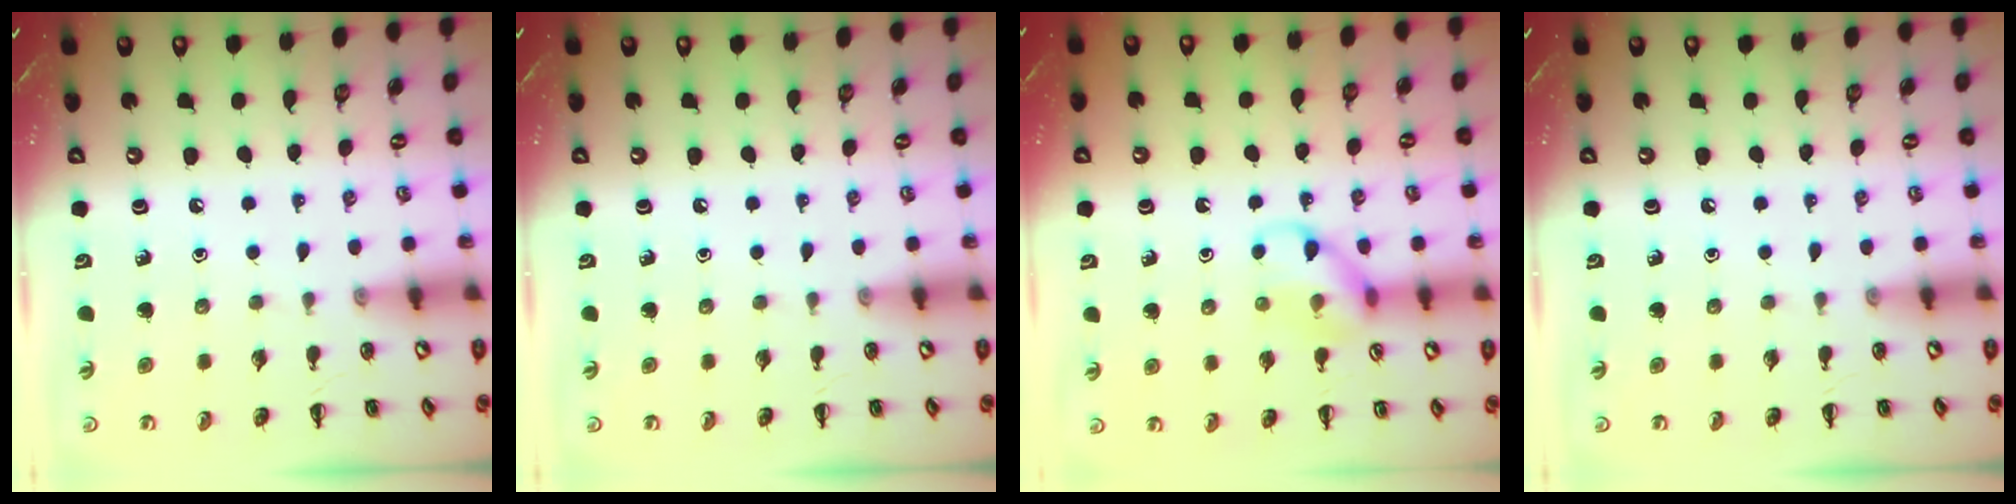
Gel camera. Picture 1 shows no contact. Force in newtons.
{"total": 0.0}
{"total": 10.7, "press": 10.7, "slide": 0.9}
{"total": 0.0}